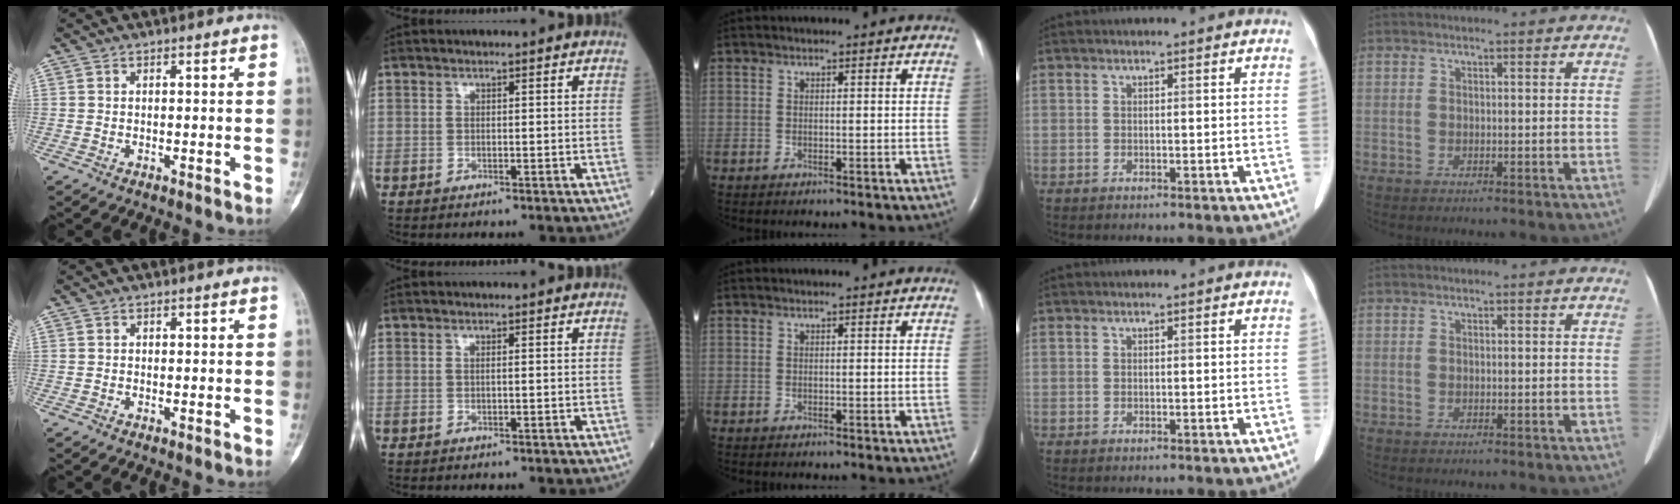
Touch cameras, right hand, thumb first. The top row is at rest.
{}